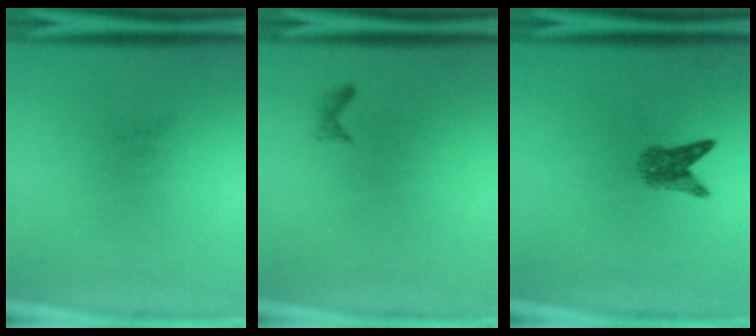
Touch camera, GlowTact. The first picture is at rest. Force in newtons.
{"total": 0.6}
{"total": 2.9}